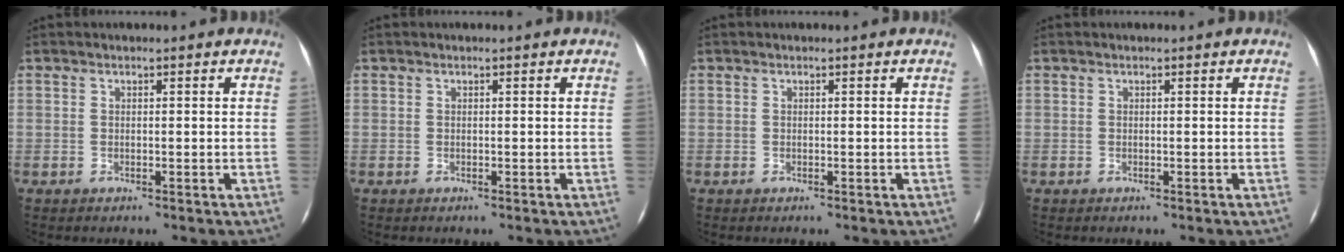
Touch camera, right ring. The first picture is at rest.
{"total": 0.0}
{"total": 0.0}
{"total": 0.0}